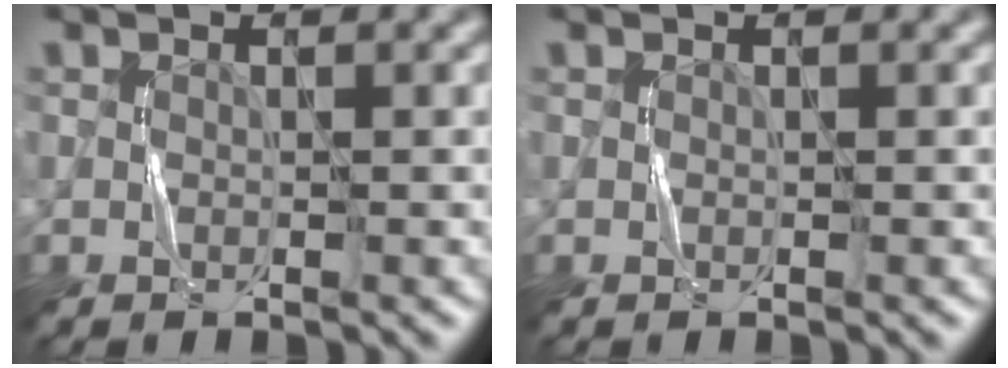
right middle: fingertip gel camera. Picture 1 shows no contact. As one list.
[{"total": 0.0}]